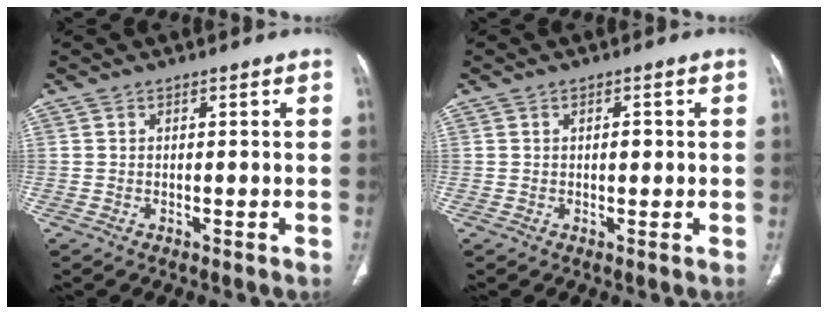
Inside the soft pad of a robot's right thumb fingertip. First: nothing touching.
{"total": 1.4, "force": [0.1, 0.7, 1.2], "torque": [-0.012, 0.002, 0.000]}